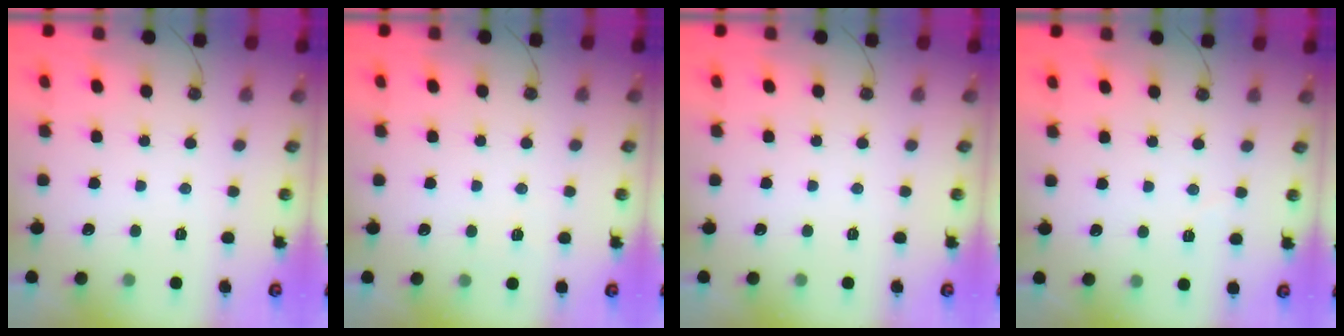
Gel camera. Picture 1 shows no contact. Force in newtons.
{"total": 2.7, "press": 2.7, "slide": 0.5}
{"total": 0.0}
{"total": 2.8, "press": 2.7, "slide": 0.8}